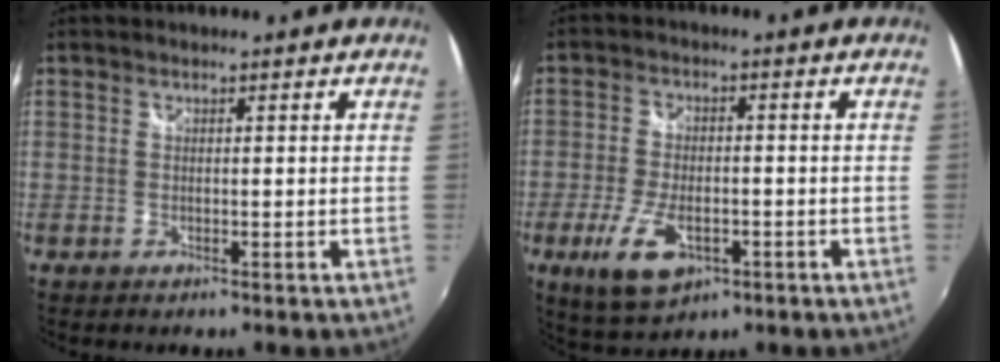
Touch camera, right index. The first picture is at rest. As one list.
[{"total": 10.0, "force": [-4.2, 4.9, 7.6], "torque": [-0.167, -0.016, -0.071]}]